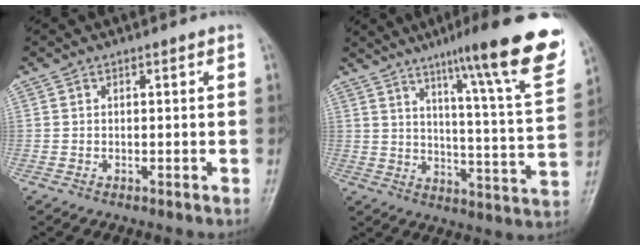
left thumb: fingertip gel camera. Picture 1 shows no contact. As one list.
[{"total": 21.7, "force": [13.6, 1.9, 16.8], "torque": [-0.209, -0.056, 0.185]}]